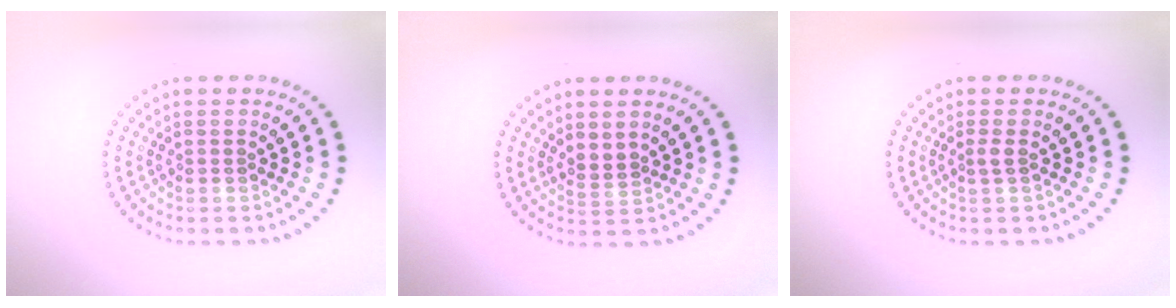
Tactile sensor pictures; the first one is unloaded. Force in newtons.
{"total": 1.6, "press": 1.2, "slide": 1.0}
{"total": 0.8, "press": 0.5, "slide": 0.6}